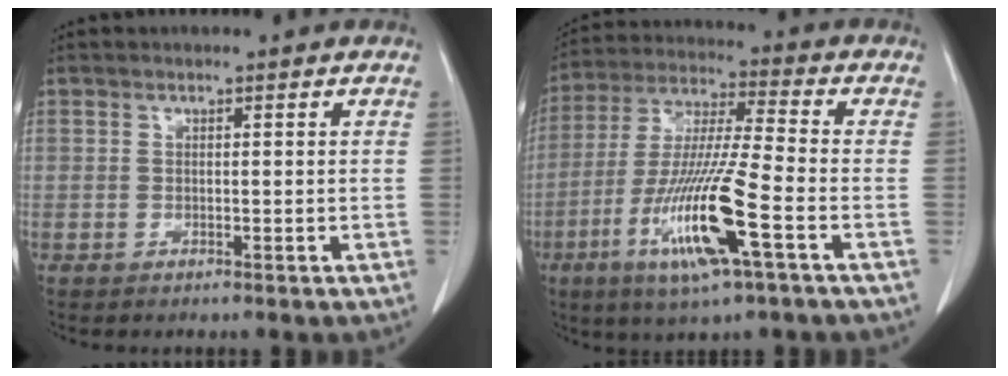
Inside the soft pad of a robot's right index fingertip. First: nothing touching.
{"total": 15.9, "force": [-6.1, 0.5, 14.6], "torque": [-0.298, -0.022, -0.115]}